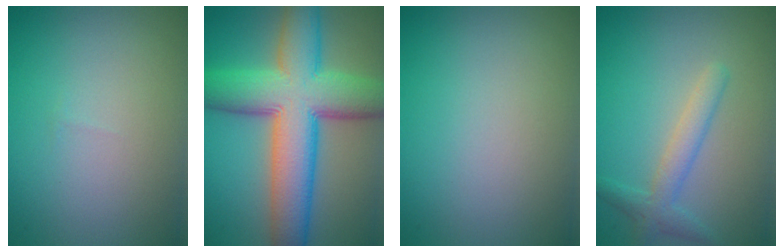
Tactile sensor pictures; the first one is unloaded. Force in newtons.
{"total": 12.3, "press": 12.3, "slide": 0.3}
{"total": 0.0}
{"total": 2.5, "press": 2.5, "slide": 0.1}